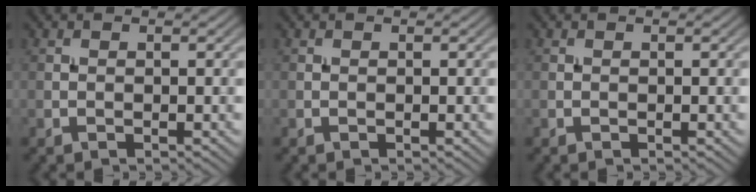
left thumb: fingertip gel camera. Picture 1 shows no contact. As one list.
[{"total": 0.0}, {"total": 0.0}]